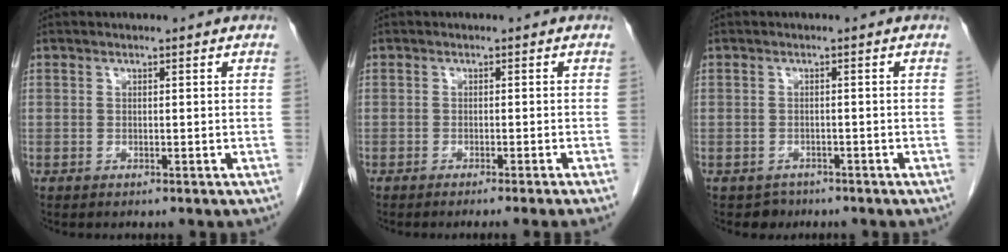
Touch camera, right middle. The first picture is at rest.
{"total": 3.7, "force": [-2.9, -1.3, 1.9], "torque": [-0.012, 0.002, -0.040]}
{"total": 1.8, "force": [-1.3, 1.2, -0.3], "torque": [-0.003, 0.003, -0.021]}